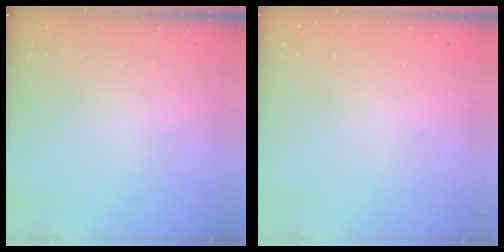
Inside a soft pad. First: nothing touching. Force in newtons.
{"total": 0.0}